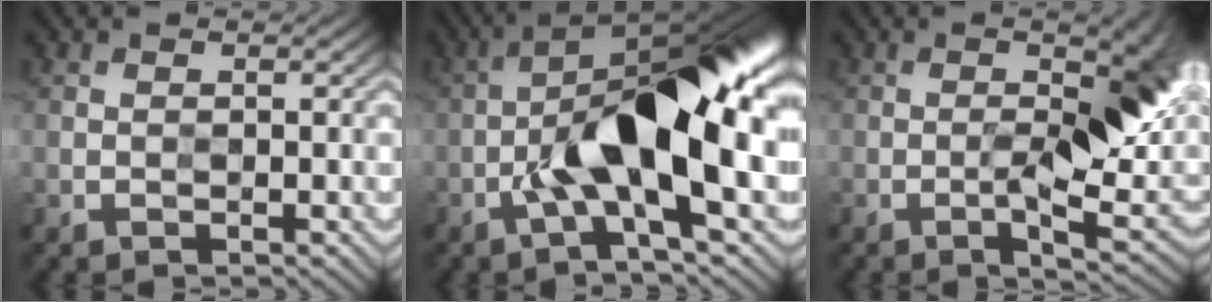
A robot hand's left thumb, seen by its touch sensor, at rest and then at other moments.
{"total": 14.1, "force": [-2.5, 4.6, 13.1], "torque": [-0.222, 0.020, -0.040]}
{"total": 11.2, "force": [-0.3, 3.0, 10.8], "torque": [-0.134, 0.003, 0.002]}